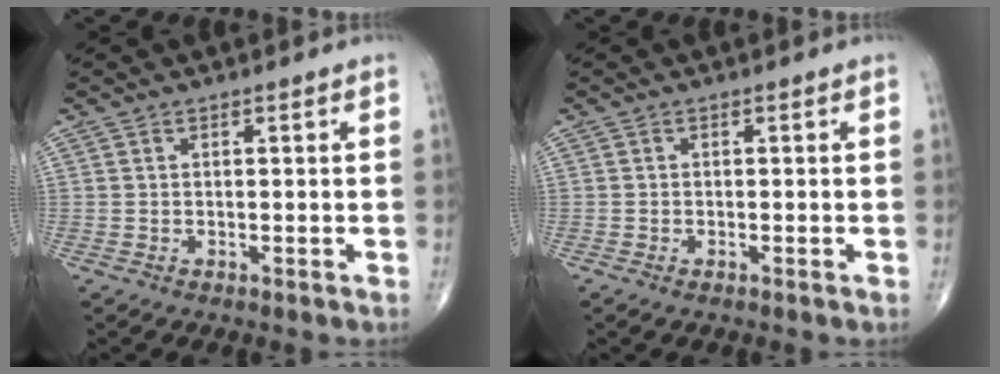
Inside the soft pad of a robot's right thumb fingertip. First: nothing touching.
{"total": 0.6, "force": [-0.4, 0.1, 0.5], "torque": [-0.014, -0.002, -0.011]}